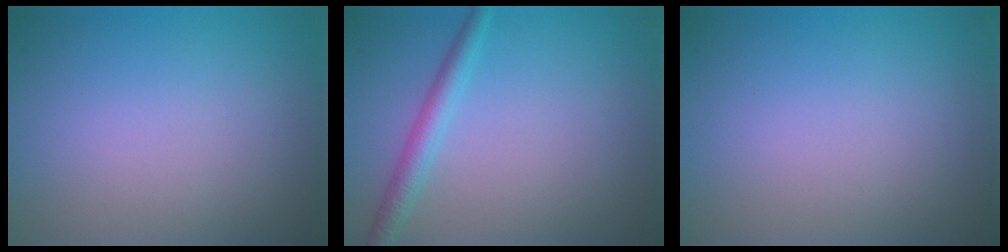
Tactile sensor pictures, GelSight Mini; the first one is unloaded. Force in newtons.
{"total": 2.4, "press": 2.4, "slide": 0.1}
{"total": 0.0}